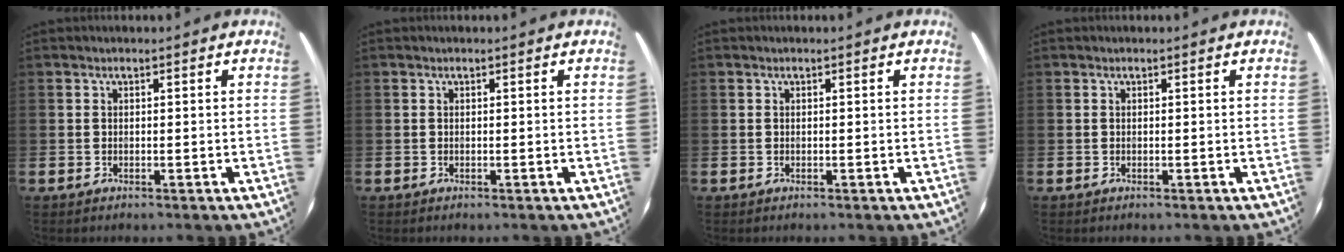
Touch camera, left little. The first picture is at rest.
{"total": 0.0}
{"total": 0.0}
{"total": 0.0}